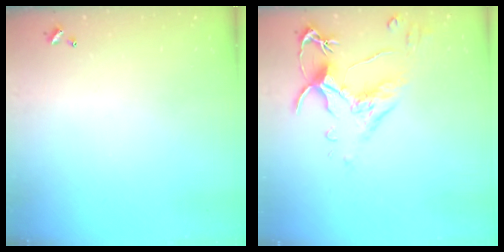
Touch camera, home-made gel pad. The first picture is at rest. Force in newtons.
{"total": 2.5, "press": 2.1, "slide": 1.4}